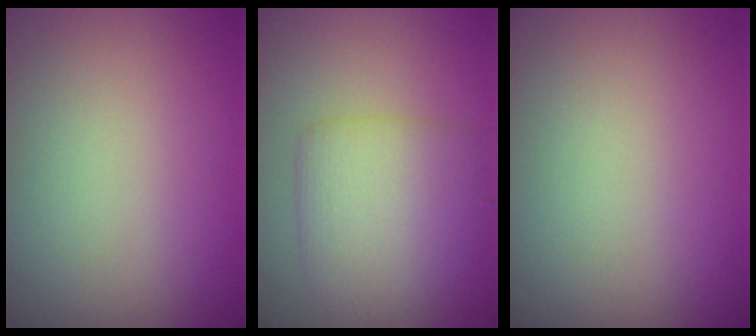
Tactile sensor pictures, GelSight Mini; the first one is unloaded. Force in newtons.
{"total": 4.6, "press": 4.6, "slide": 0.1}
{"total": 0.0}